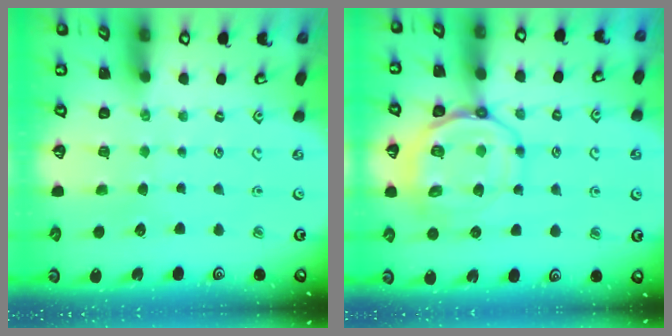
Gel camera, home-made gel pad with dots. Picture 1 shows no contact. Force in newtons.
{"total": 13.4, "press": 13.3, "slide": 1.7}